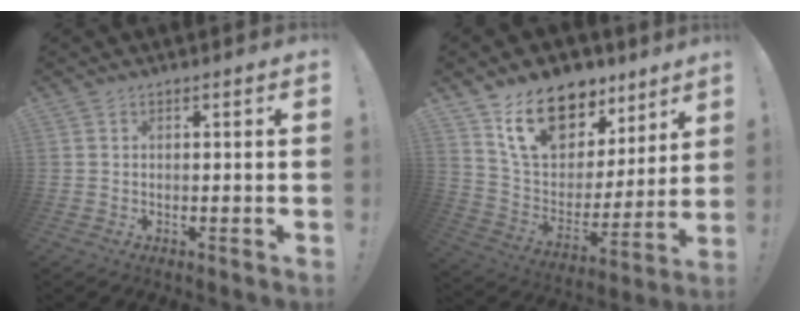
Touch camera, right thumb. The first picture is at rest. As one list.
[{"total": 18.8, "force": [12.4, 10.9, 9.0], "torque": [-0.146, -0.075, 0.229]}]